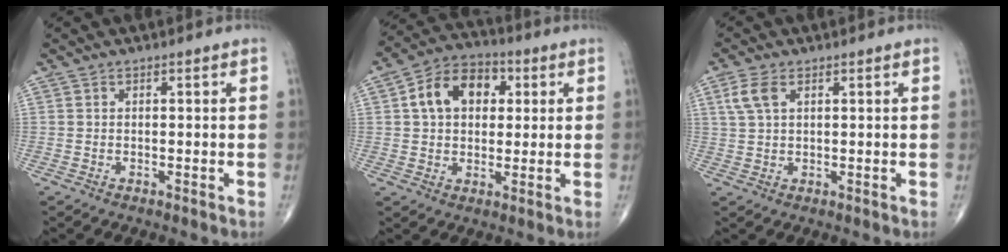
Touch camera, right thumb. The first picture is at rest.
{"total": 11.6, "force": [2.6, 8.2, 7.8], "torque": [-0.105, 0.016, 0.035]}
{"total": 4.1, "force": [1.7, 2.1, 3.1], "torque": [-0.077, 0.009, 0.038]}